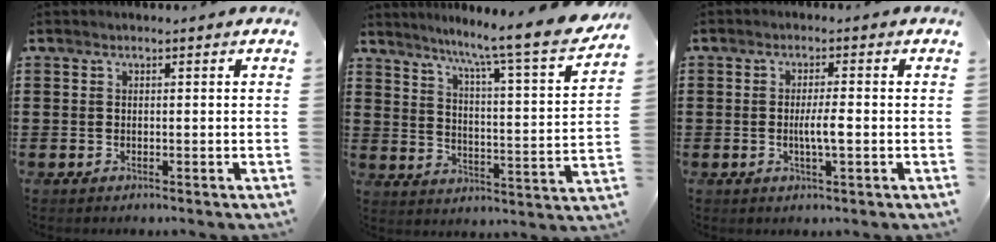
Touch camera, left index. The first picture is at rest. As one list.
[{"total": 8.1, "force": [6.9, -1.1, 4.0], "torque": [-0.090, -0.064, 0.103]}, {"total": 3.3, "force": [-0.5, 0.4, 3.2], "torque": [-0.063, -0.004, -0.012]}]